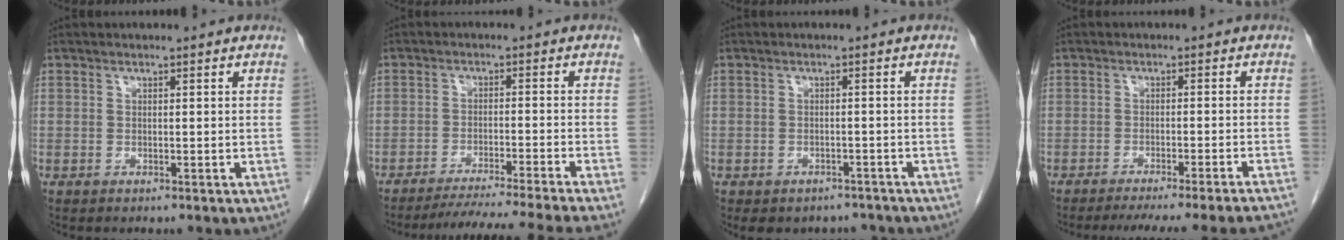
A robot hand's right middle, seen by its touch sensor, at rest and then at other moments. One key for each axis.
{"total": 15.4, "fx": -13.8, "fy": -2.7, "fz": 6.2, "tx": -0.081, "ty": -0.042, "tz": -0.201}
{"total": 7.1, "fx": -6.0, "fy": 3.7, "fz": 1.3, "tx": -0.010, "ty": 0.007, "tz": -0.069}
{"total": 18.3, "fx": -17.1, "fy": -1.6, "fz": 6.6, "tx": -0.058, "ty": -0.035, "tz": -0.214}